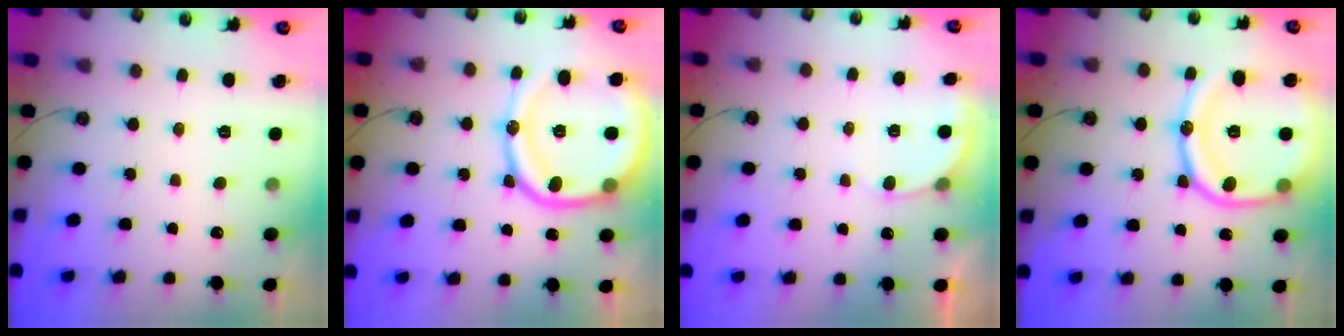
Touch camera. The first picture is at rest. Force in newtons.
{"total": 20.6, "press": 20.4, "slide": 2.6}
{"total": 4.6, "press": 4.6, "slide": 0.3}
{"total": 20.7, "press": 20.5, "slide": 2.4}